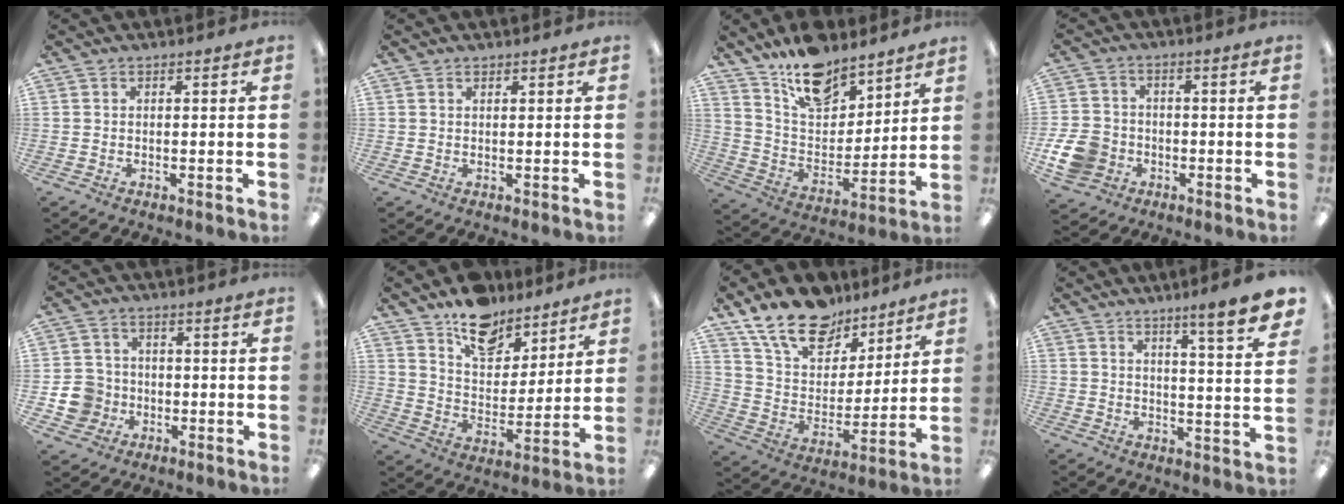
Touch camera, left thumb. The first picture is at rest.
{"total": 0.8, "force": [0.7, 0.3, 0.3], "torque": [-0.006, 0.001, 0.012]}
{"total": 15.3, "force": [12.2, 7.2, 5.7], "torque": [-0.102, -0.084, 0.225]}
{"total": 9.4, "force": [-3.1, 7.8, 4.3], "torque": [-0.099, 0.023, -0.054]}
{"total": 7.9, "force": [-1.6, 7.5, 2.2], "torque": [-0.060, 0.018, -0.022]}
{"total": 12.7, "force": [10.3, 6.5, 3.6], "torque": [-0.050, -0.075, 0.192]}
{"total": 17.6, "force": [13.2, 9.2, 7.2], "torque": [-0.135, -0.081, 0.242]}
{"total": 8.6, "force": [6.5, 0.2, 5.6], "torque": [-0.074, -0.045, 0.102]}